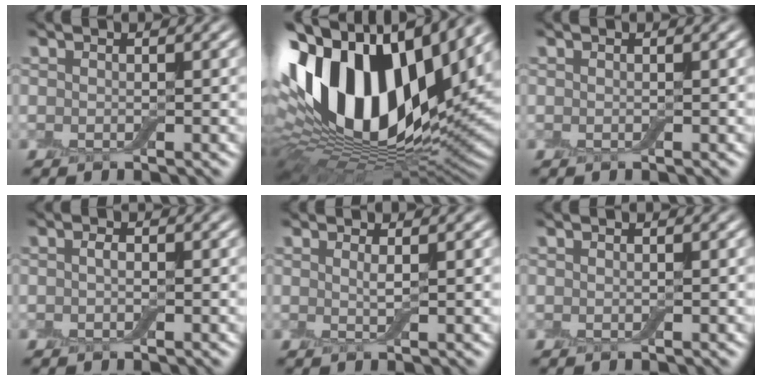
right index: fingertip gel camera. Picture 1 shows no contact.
{"total": 18.1, "force": [3.8, 11.4, 13.6], "torque": [-0.273, 0.028, 0.053]}
{"total": 0.0}
{"total": 0.6, "force": [-0.1, 0.3, 0.5], "torque": [-0.010, 0.002, -0.001]}
{"total": 0.7, "force": [0.4, 0.2, 0.6], "torque": [-0.011, -0.002, 0.005]}
{"total": 0.0}